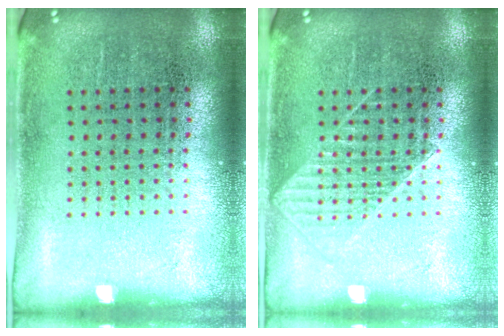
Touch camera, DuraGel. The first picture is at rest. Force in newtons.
{"total": 1.3, "press": 1.3, "slide": 0.3}